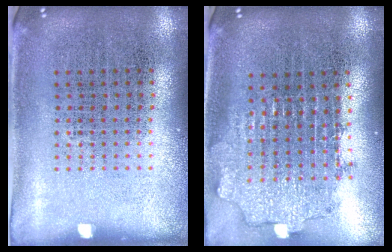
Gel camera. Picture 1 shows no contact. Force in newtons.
{"total": 2.0, "press": 1.5, "slide": 1.3}